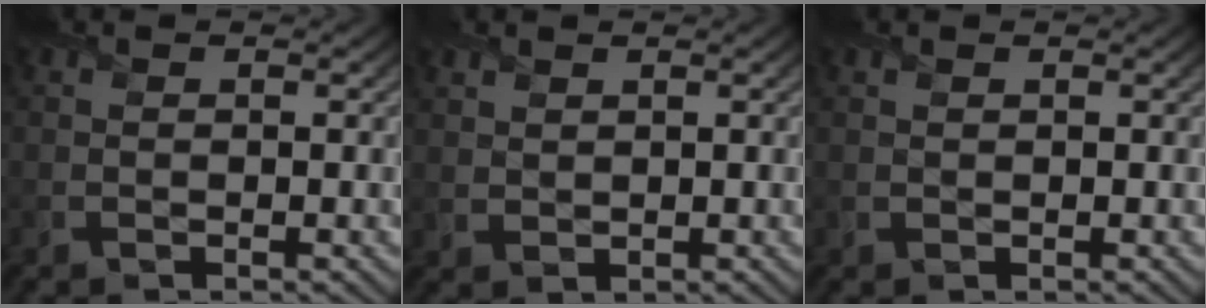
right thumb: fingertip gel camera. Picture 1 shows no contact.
{"total": 1.8, "force": [1.3, 1.0, 0.6], "torque": [-0.017, 0.000, 0.033]}
{"total": 0.7, "force": [0.5, 0.4, 0.0], "torque": [-0.002, -0.002, 0.013]}